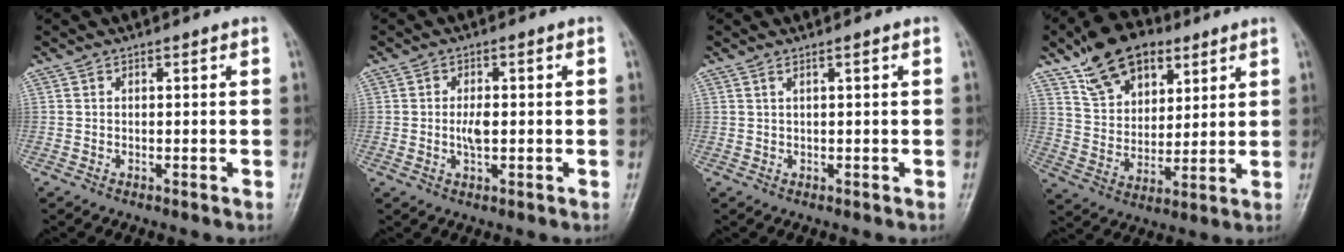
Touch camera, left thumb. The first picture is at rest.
{"total": 3.5, "force": [-0.2, 1.5, 3.1], "torque": [-0.060, 0.004, -0.004]}
{"total": 1.0, "force": [0.4, -0.2, 0.9], "torque": [-0.023, 0.003, 0.011]}
{"total": 14.8, "force": [8.7, 8.9, 8.1], "torque": [-0.103, -0.029, 0.156]}